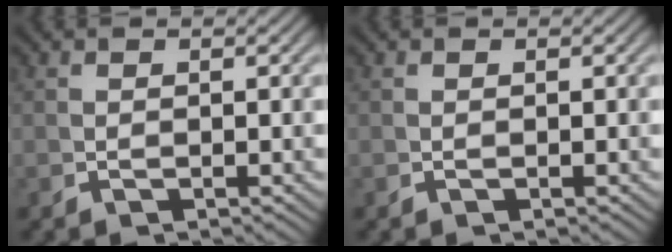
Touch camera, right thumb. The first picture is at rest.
{"total": 0.0}